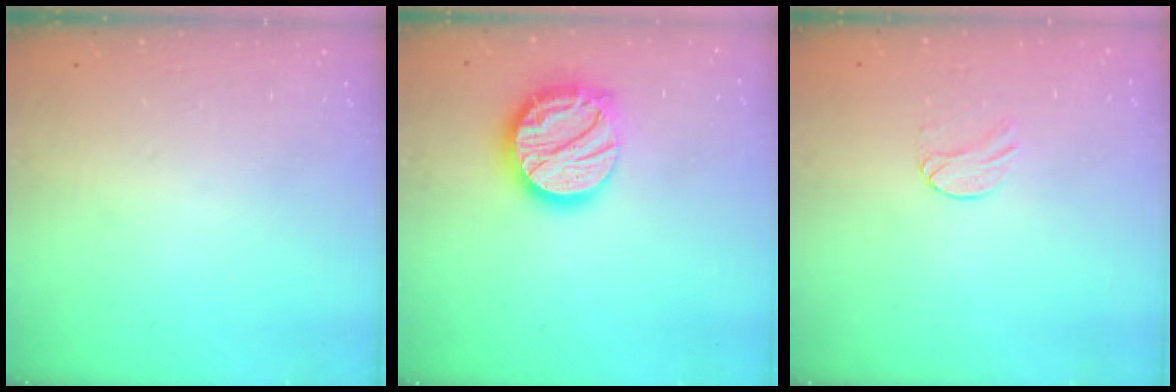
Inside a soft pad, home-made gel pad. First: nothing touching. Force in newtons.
{"total": 18.0, "press": 17.9, "slide": 1.3}
{"total": 6.2, "press": 6.2, "slide": 0.5}